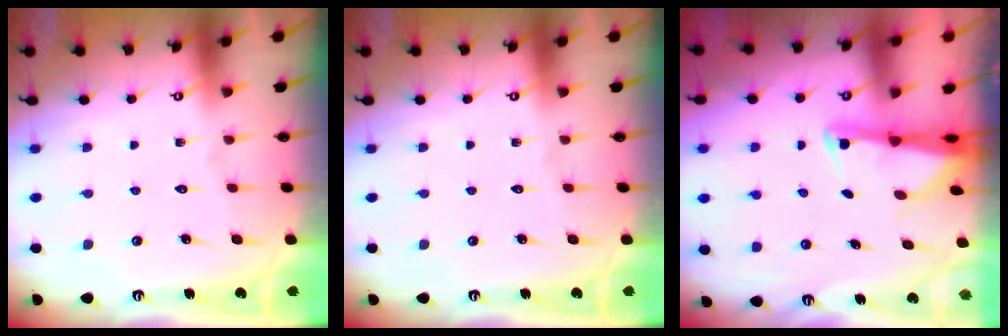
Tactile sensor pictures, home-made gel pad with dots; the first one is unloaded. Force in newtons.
{"total": 0.0}
{"total": 2.5, "press": 2.4, "slide": 0.5}